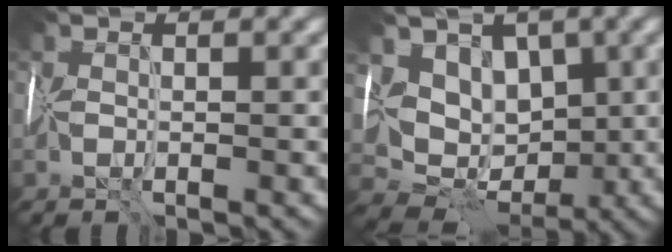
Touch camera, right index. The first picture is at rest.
{"total": 6.9, "force": [2.5, 5.3, 3.5], "torque": [-0.038, 0.001, 0.042]}